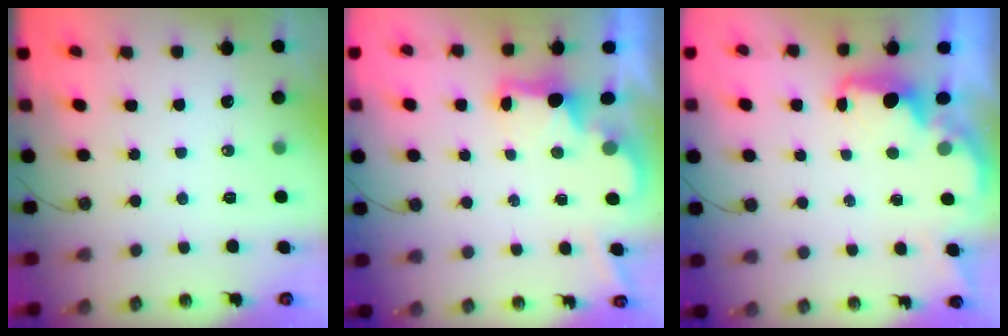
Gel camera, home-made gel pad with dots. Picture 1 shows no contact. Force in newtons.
{"total": 2.1, "press": 2.0, "slide": 0.7}
{"total": 2.1, "press": 1.9, "slide": 0.8}